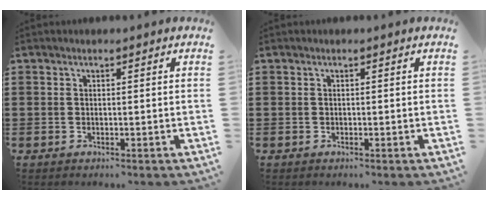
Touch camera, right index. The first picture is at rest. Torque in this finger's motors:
{"motor_torque": [0.02, 0.06, 0.00, 0.00]}